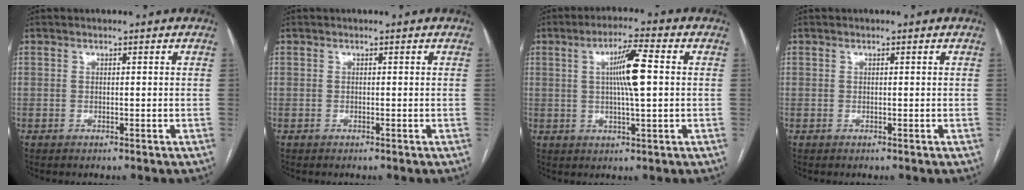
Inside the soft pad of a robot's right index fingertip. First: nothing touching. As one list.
[{"total": 0.0}, {"total": 7.7, "force": [1.1, 0.4, 7.6], "torque": [-0.135, 0.004, 0.015]}, {"total": 0.0}]